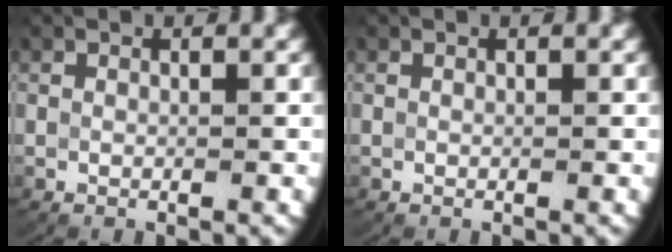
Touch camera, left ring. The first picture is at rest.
{"total": 0.0}